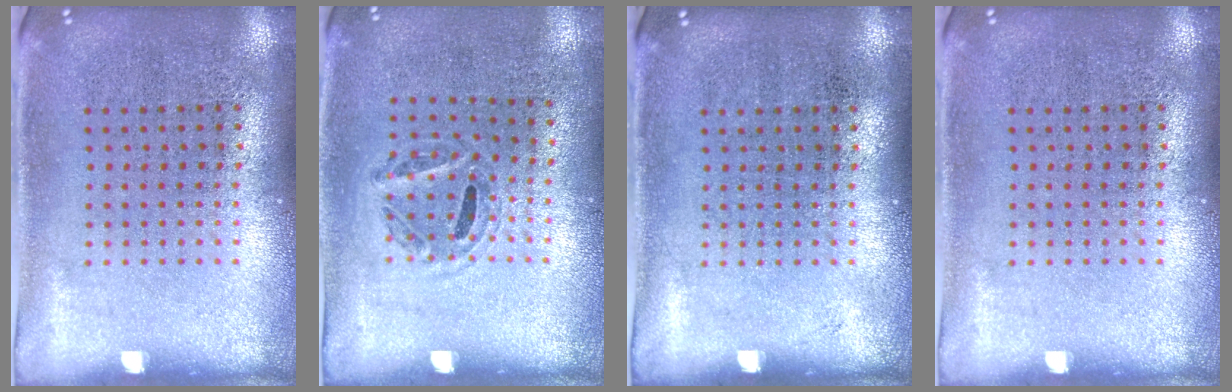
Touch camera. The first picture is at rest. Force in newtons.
{"total": 1.0, "press": 0.7, "slide": 0.8}
{"total": 0.0}
{"total": 0.0}